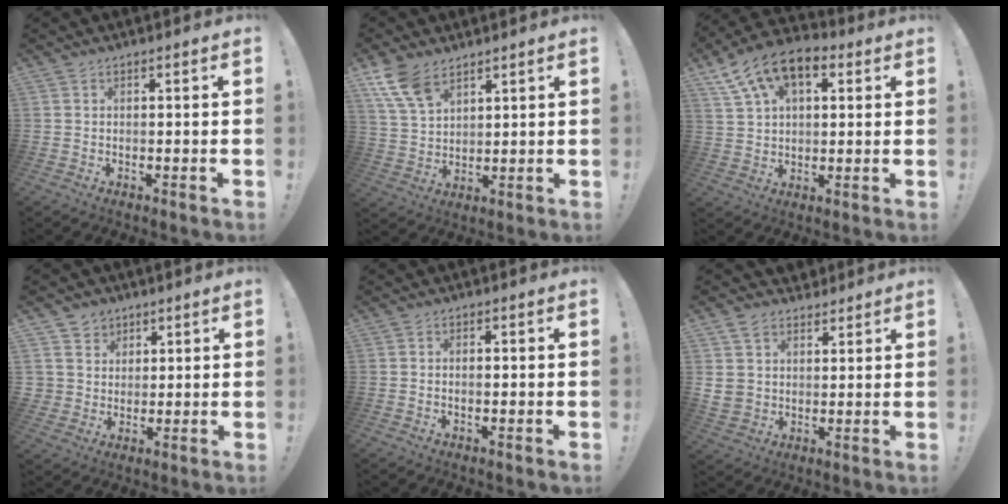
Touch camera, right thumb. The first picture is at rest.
{"total": 10.0, "force": [6.6, 5.1, 5.5], "torque": [-0.120, -0.029, 0.130]}
{"total": 13.7, "force": [6.9, 8.2, 8.6], "torque": [-0.158, -0.029, 0.132]}
{"total": 6.9, "force": [2.8, 6.3, 0.6], "torque": [-0.004, -0.020, 0.058]}
{"total": 1.0, "force": [-0.3, 0.4, 0.9], "torque": [-0.011, -0.001, -0.007]}
{"total": 8.4, "force": [5.1, 6.3, 2.2], "torque": [-0.046, -0.025, 0.106]}